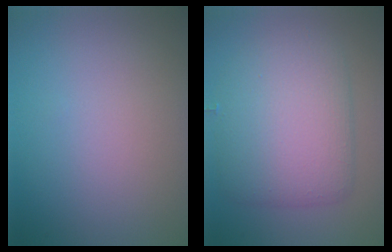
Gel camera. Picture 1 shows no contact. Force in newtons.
{"total": 6.2, "press": 6.2, "slide": 0.1}